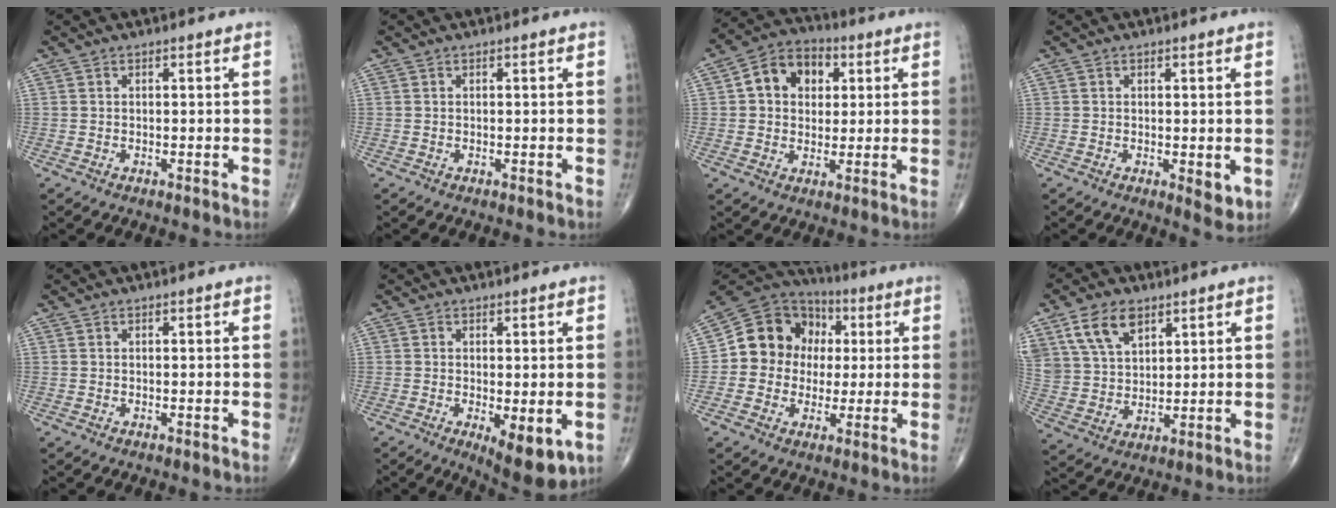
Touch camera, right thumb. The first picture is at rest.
{"total": 0.0}
{"total": 10.6, "force": [2.6, 8.2, 6.2], "torque": [-0.068, 0.009, 0.033]}
{"total": 3.3, "force": [-0.5, 1.6, 2.9], "torque": [-0.032, -0.009, -0.005]}
{"total": 0.0}
{"total": 8.0, "force": [-2.1, 3.2, 7.0], "torque": [-0.096, -0.020, -0.023]}
{"total": 14.0, "force": [1.1, 12.4, 6.4], "torque": [-0.070, 0.027, 0.010]}
{"total": 10.9, "force": [6.0, 6.7, 6.1], "torque": [-0.101, -0.016, 0.126]}